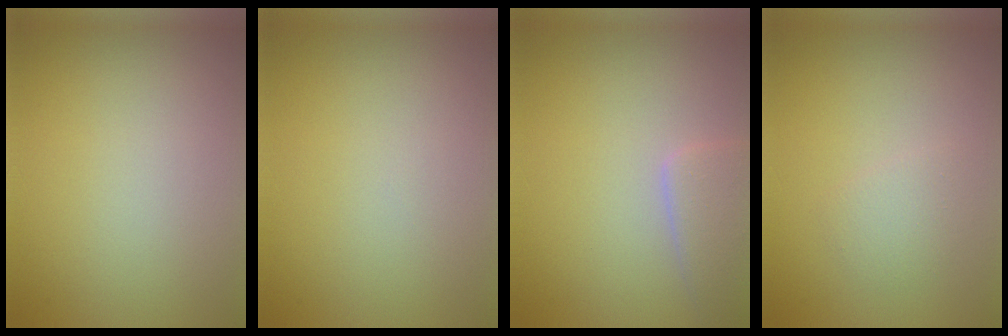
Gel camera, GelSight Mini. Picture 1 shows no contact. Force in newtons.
{"total": 0.0}
{"total": 2.9, "press": 2.9, "slide": 0.3}
{"total": 1.4, "press": 1.4, "slide": 0.1}